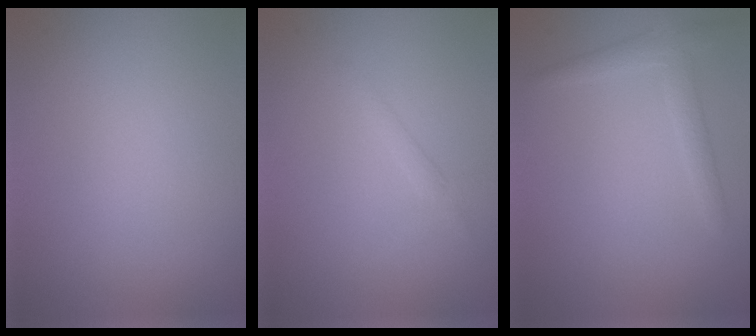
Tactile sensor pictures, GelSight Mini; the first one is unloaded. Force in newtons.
{"total": 1.1, "press": 1.1, "slide": 0.1}
{"total": 2.2, "press": 2.2, "slide": 0.1}